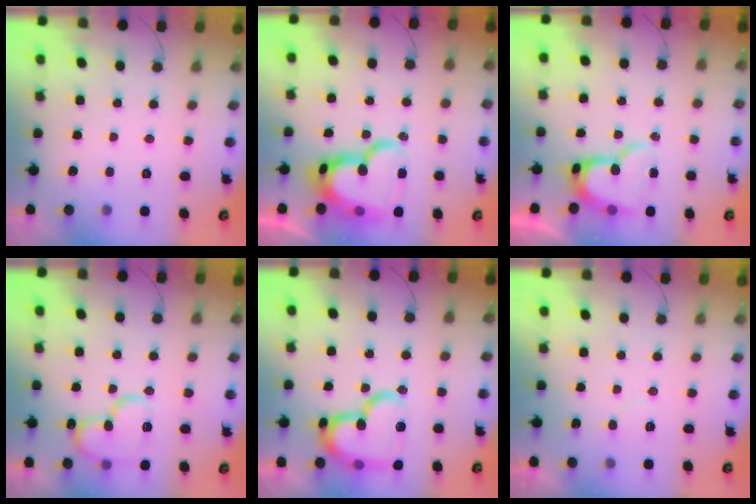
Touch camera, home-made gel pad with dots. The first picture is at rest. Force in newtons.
{"total": 22.9, "press": 22.8, "slide": 1.5}
{"total": 13.8, "press": 13.7, "slide": 1.3}
{"total": 13.9, "press": 13.8, "slide": 2.0}
{"total": 21.9, "press": 21.8, "slide": 2.1}
{"total": 5.1, "press": 5.0, "slide": 0.4}